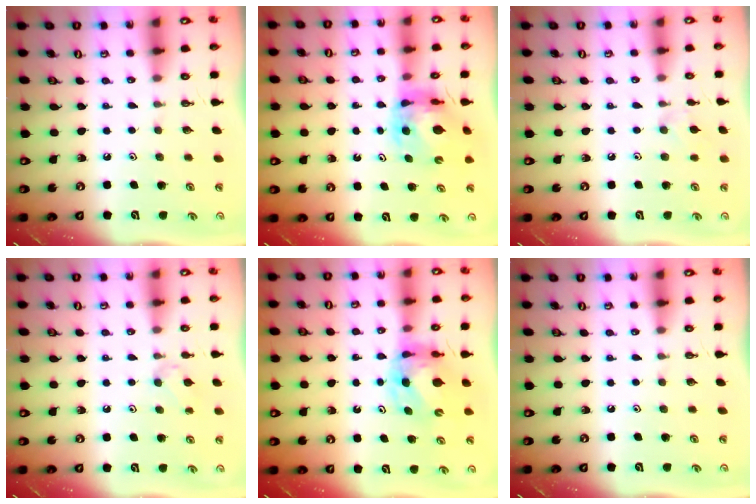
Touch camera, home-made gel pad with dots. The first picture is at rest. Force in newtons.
{"total": 11.0, "press": 10.9, "slide": 1.4}
{"total": 5.0, "press": 5.0, "slide": 0.9}
{"total": 2.7, "press": 2.6, "slide": 0.6}
{"total": 7.5, "press": 7.4, "slide": 0.8}
{"total": 0.0}